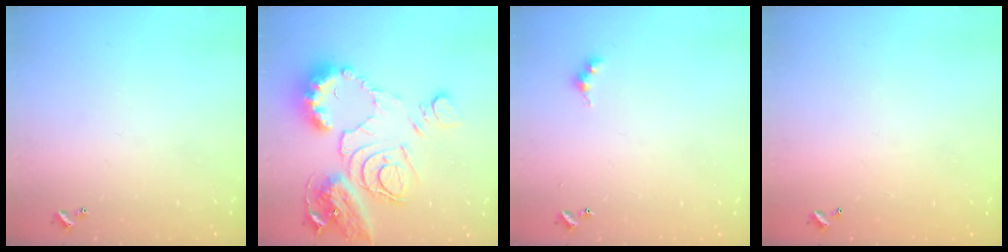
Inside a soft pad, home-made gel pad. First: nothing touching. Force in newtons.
{"total": 18.9, "press": 18.7, "slide": 2.3}
{"total": 3.8, "press": 3.7, "slide": 0.7}
{"total": 2.8, "press": 2.8, "slide": 0.1}